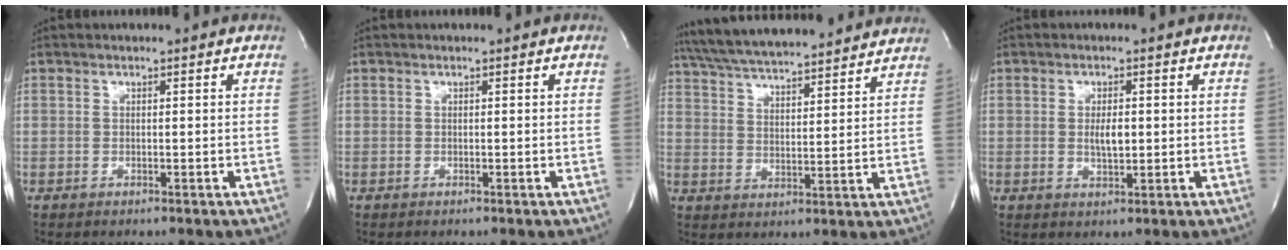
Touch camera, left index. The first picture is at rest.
{"total": 0.0}
{"total": 20.7, "force": [18.7, 2.6, 8.6], "torque": [-0.150, 0.042, 0.279]}
{"total": 2.9, "force": [0.1, 1.0, 2.7], "torque": [-0.050, -0.002, 0.005]}